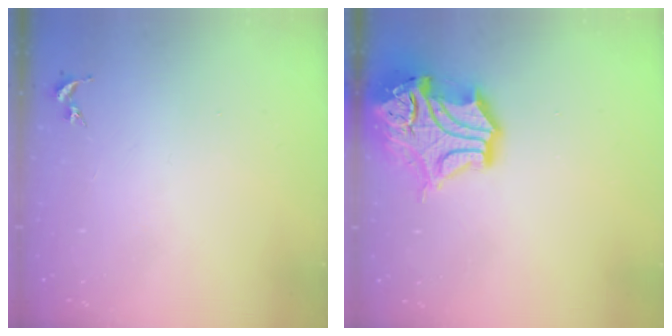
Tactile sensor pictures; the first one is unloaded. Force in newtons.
{"total": 17.4, "press": 17.2, "slide": 2.6}